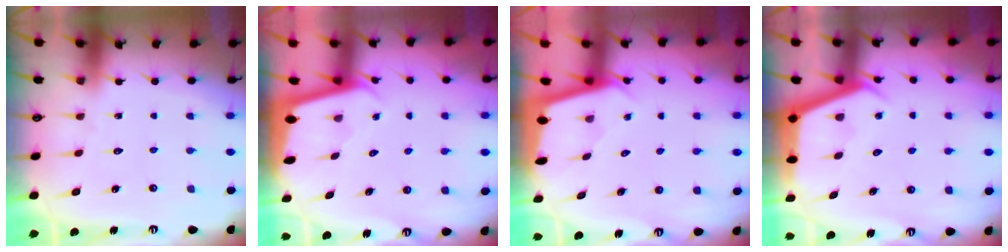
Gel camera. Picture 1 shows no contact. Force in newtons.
{"total": 1.9, "press": 1.9, "slide": 0.1}
{"total": 1.9, "press": 1.9, "slide": 0.1}
{"total": 3.8, "press": 3.8, "slide": 0.4}